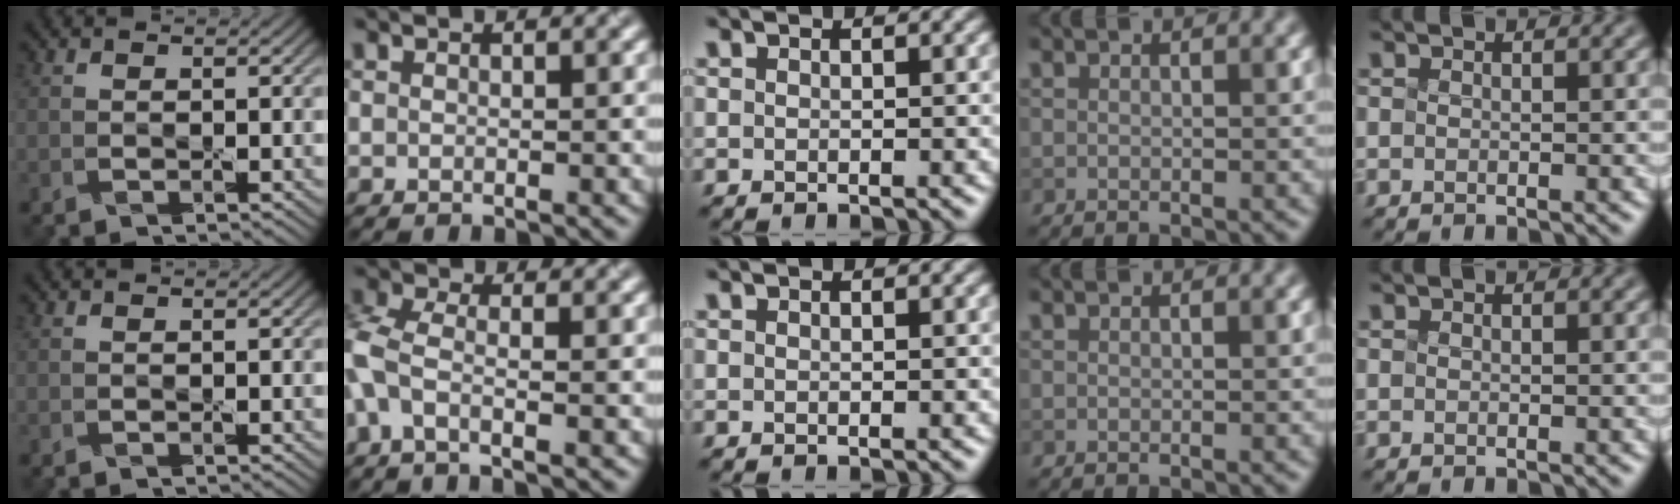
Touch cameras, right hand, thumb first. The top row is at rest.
{"index": {"total": 3.6, "force": [-1.2, 1.6, 3.0], "torque": [-0.081, 0.002, -0.039]}}